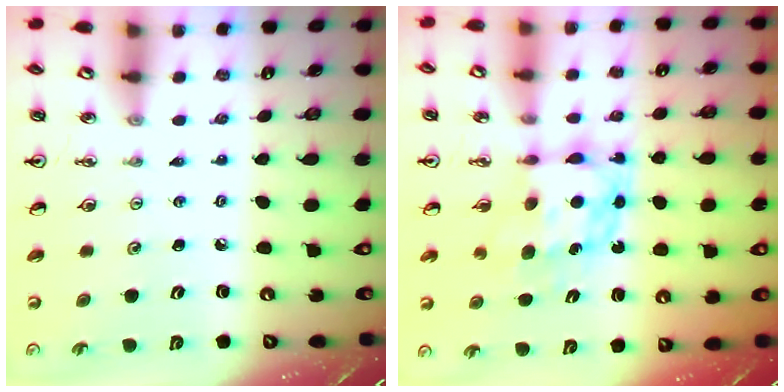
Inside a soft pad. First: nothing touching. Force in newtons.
{"total": 7.5, "press": 7.5, "slide": 0.7}